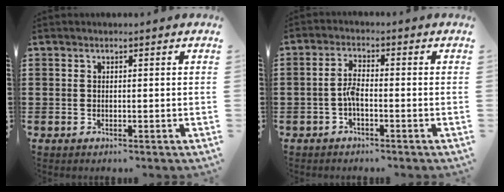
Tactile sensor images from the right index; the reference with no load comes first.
{"total": 3.1, "force": [-1.1, 0.9, 2.8], "torque": [-0.060, 0.002, -0.023]}